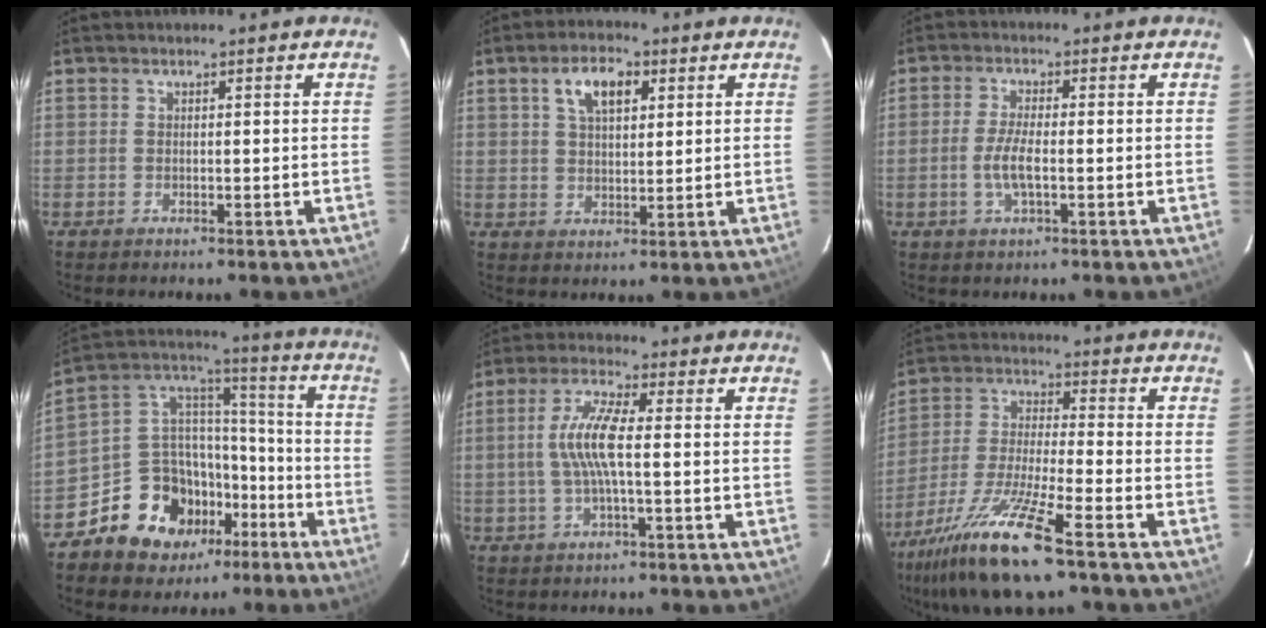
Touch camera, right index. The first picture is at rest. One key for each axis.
{"total": 6.7, "fx": 2.9, "fy": 3.3, "fz": 5.1, "tx": -0.091, "ty": 0.017, "tz": 0.053}
{"total": 4.7, "fx": -1.2, "fy": 1.1, "fz": 4.4, "tx": -0.089, "ty": -0.004, "tz": -0.023}
{"total": 15.8, "fx": -8.9, "fy": 11.9, "fz": 5.2, "tx": -0.122, "ty": 0.064, "tz": -0.135}
{"total": 8.1, "fx": -0.2, "fy": 1.4, "fz": 8.0, "tx": -0.161, "ty": 0.006, "tz": -0.002}
{"total": 16.1, "fx": -10.7, "fy": 1.8, "fz": 11.8, "tx": -0.254, "ty": -0.030, "tz": -0.204}